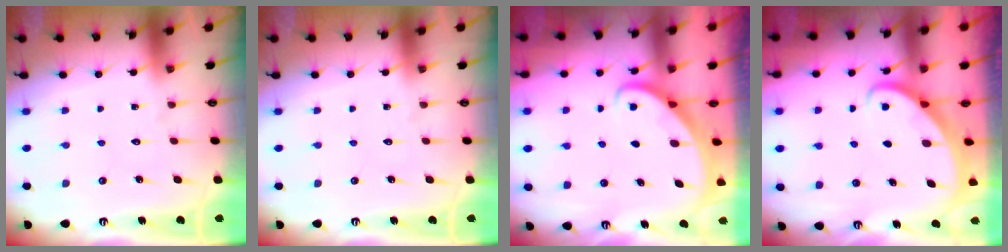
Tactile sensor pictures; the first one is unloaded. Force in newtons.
{"total": 0.0}
{"total": 2.5, "press": 2.5, "slide": 0.3}
{"total": 2.7, "press": 2.6, "slide": 0.2}